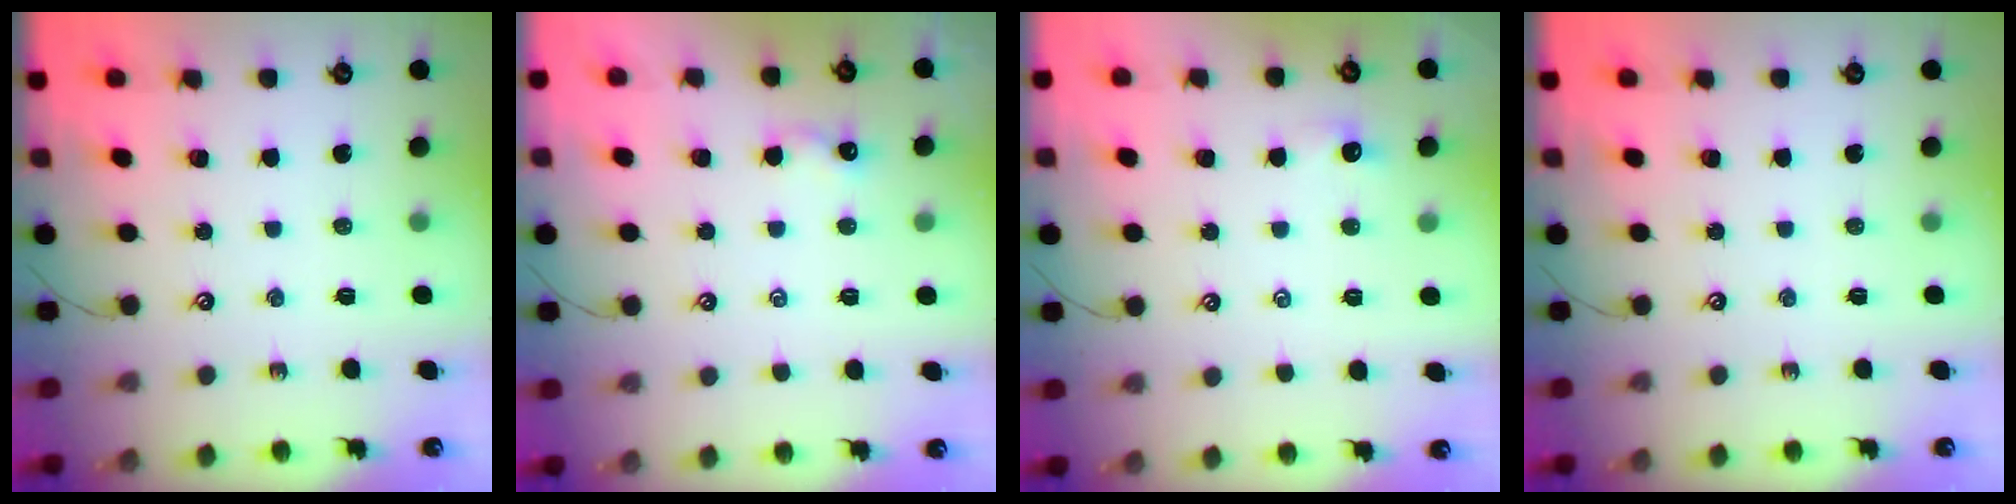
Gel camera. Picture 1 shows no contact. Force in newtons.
{"total": 1.8, "press": 1.8, "slide": 0.3}
{"total": 2.1, "press": 2.1, "slide": 0.3}
{"total": 0.0}